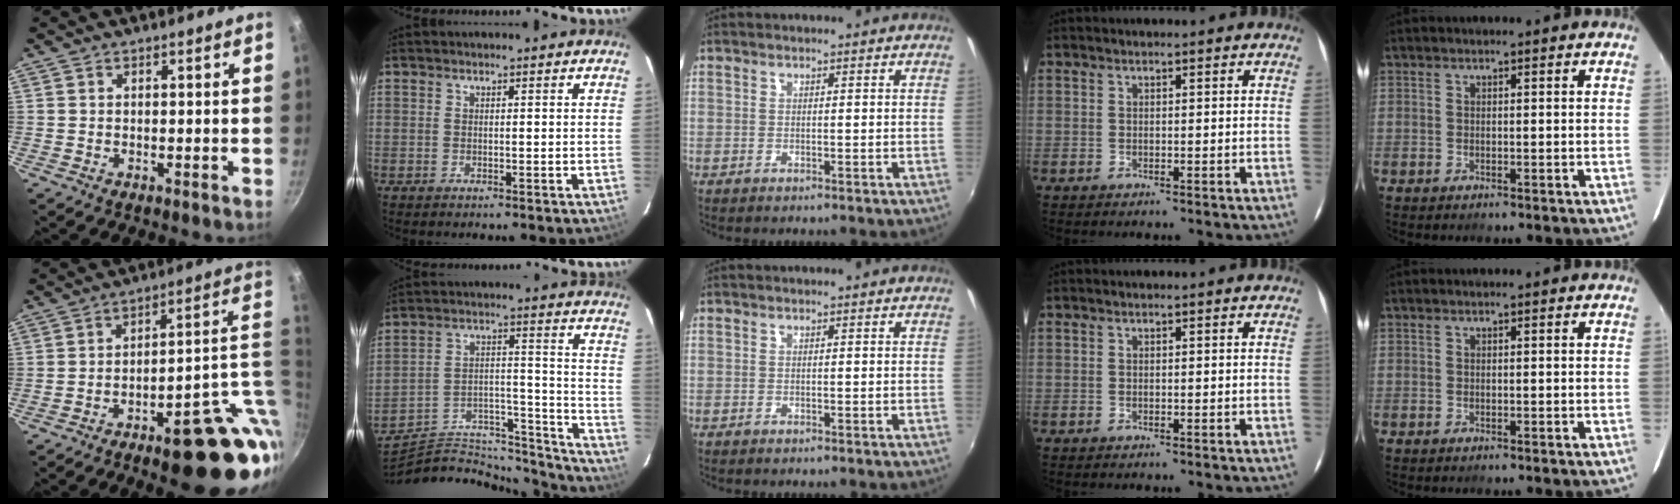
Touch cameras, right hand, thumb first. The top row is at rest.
{"thumb": {"total": 21.6, "force": [-5.0, 7.7, 19.5], "torque": [-0.205, 0.013, -0.056]}, "index": {"total": 24.7, "force": [-22.3, 8.4, 6.4], "torque": [-0.116, 0.057, -0.307]}}